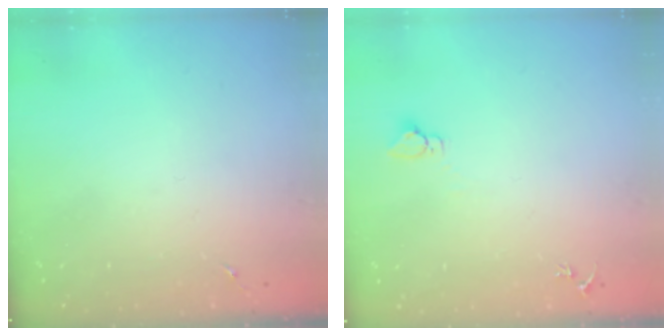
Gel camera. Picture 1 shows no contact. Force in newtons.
{"total": 2.8, "press": 2.8, "slide": 0.2}